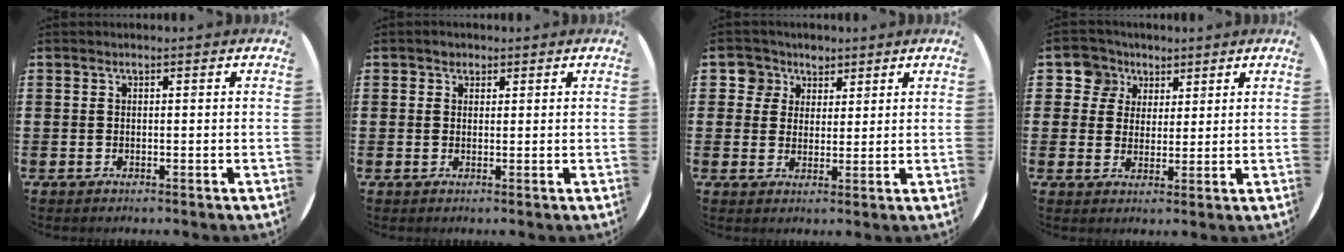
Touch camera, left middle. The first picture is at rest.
{"total": 1.0, "force": [0.8, 0.7, 0.1], "torque": [0.006, 0.001, 0.013]}
{"total": 4.3, "force": [2.7, 3.3, 0.0], "torque": [-0.010, 0.009, 0.050]}
{"total": 5.2, "force": [3.1, 4.1, 0.4], "torque": [-0.024, 0.012, 0.056]}